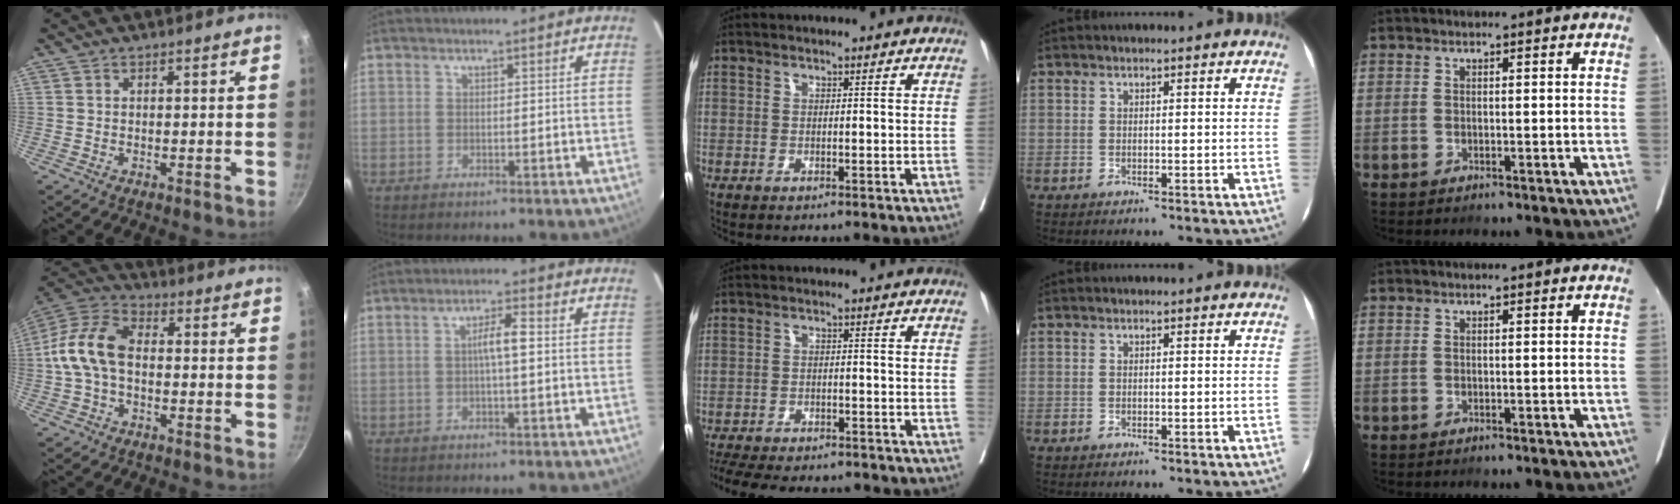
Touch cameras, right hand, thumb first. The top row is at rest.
{"thumb": {"total": 12.5, "force": [-0.5, 7.9, 9.7], "torque": [-0.196, 0.035, -0.019]}, "index": {"total": 3.6, "force": [0.1, 0.2, 3.6], "torque": [-0.064, 0.007, 0.001]}, "middle": {"total": 15.5, "force": [-13.8, 3.9, 6.1], "torque": [-0.142, -0.015, -0.188]}}